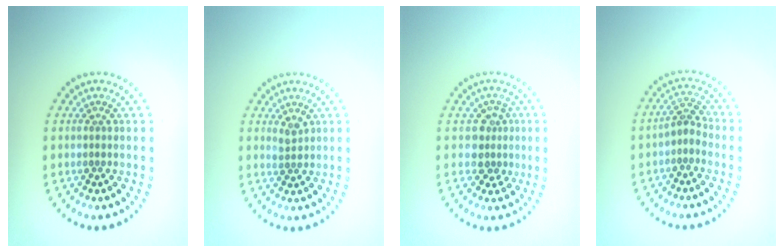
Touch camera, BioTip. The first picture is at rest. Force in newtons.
{"total": 1.1, "press": 0.9, "slide": 0.7}
{"total": 2.4, "press": 1.9, "slide": 1.4}
{"total": 1.8, "press": 1.3, "slide": 1.1}